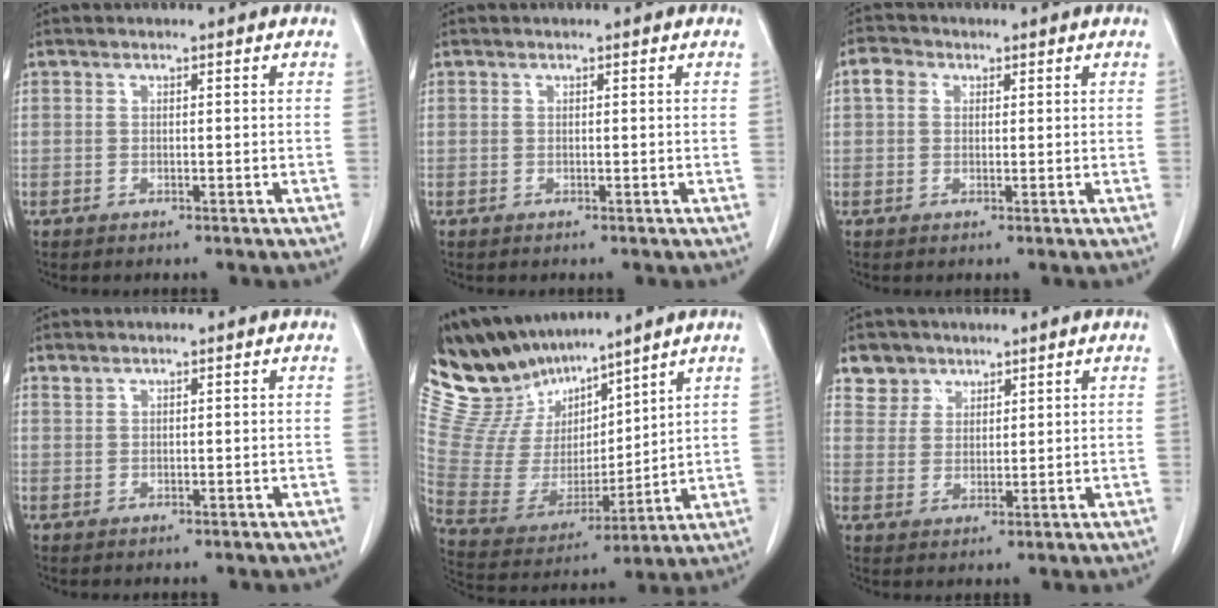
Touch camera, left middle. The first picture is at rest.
{"total": 0.0}
{"total": 2.6, "force": [0.8, 2.1, 1.3], "torque": [-0.027, 0.015, 0.015]}
{"total": 0.6, "force": [0.6, 0.1, 0.1], "torque": [-0.007, 0.004, 0.015]}
{"total": 14.5, "force": [13.2, 4.3, 4.5], "torque": [-0.107, 0.012, 0.267]}
{"total": 4.2, "force": [3.1, 2.8, -0.4], "torque": [0.016, 0.003, 0.054]}